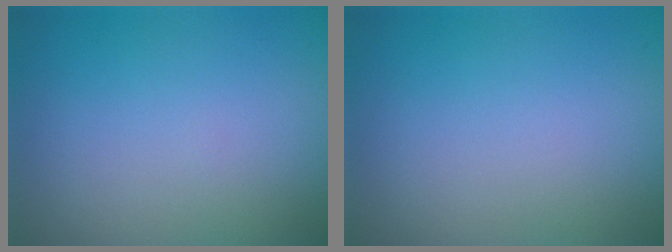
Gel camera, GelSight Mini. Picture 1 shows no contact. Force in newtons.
{"total": 0.0}